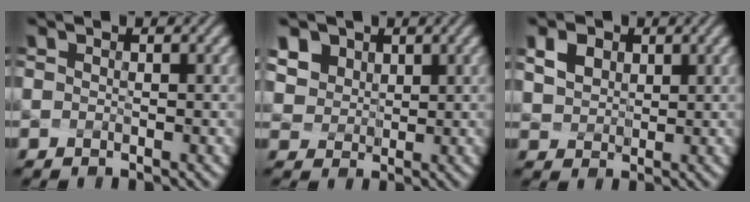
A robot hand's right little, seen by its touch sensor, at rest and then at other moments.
{"total": 6.8, "force": [4.1, 4.8, 2.4], "torque": [-0.065, 0.015, 0.069]}
{"total": 3.1, "force": [2.1, 1.9, 1.2], "torque": [-0.041, 0.000, 0.044]}